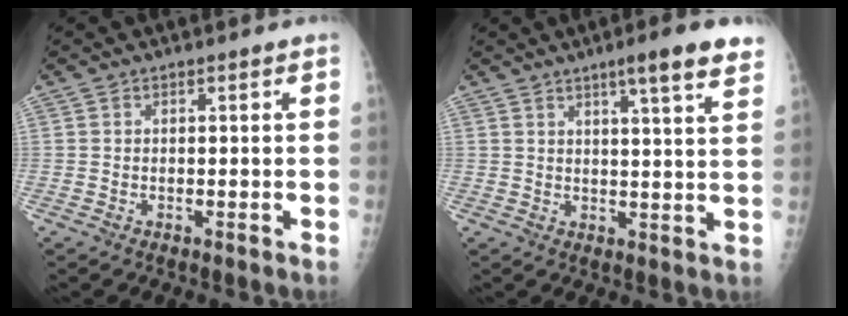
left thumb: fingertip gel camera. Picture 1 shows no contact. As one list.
[{"total": 9.1, "force": [6.0, 0.6, 6.8], "torque": [-0.084, -0.025, 0.074]}]